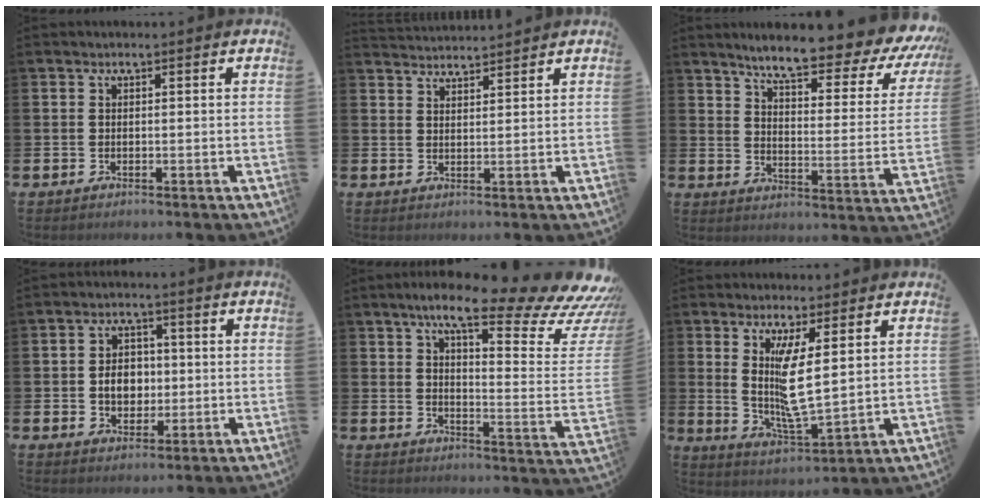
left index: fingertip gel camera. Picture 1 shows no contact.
{"total": 3.0, "force": [3.0, 0.1, -0.2], "torque": [0.002, -0.017, 0.054]}
{"total": 8.1, "force": [6.9, 1.3, 4.1], "torque": [-0.090, -0.052, 0.107]}
{"total": 4.6, "force": [-0.1, 3.7, 2.7], "torque": [-0.038, 0.004, -0.011]}
{"total": 13.2, "force": [9.8, 3.2, 8.3], "torque": [-0.136, -0.068, 0.151]}
{"total": 6.7, "force": [3.1, 1.0, 5.9], "torque": [-0.118, -0.025, 0.052]}